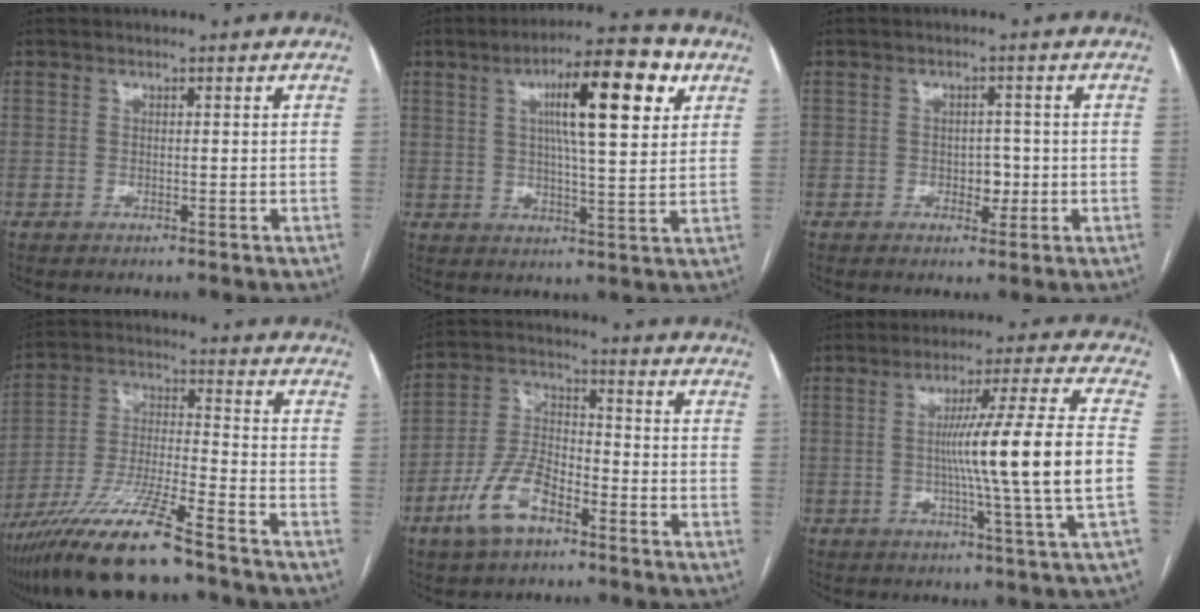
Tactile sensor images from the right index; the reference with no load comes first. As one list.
[{"total": 13.9, "force": [5.3, 2.3, 12.6], "torque": [-0.197, 0.020, 0.077]}, {"total": 2.9, "force": [-0.6, 1.9, 2.1], "torque": [-0.022, 0.004, -0.005]}, {"total": 14.8, "force": [-11.3, 0.7, 9.6], "torque": [-0.197, -0.025, -0.206]}, {"total": 10.5, "force": [-5.8, 4.5, 7.5], "torque": [-0.170, 0.007, -0.109]}, {"total": 14.7, "force": [-1.1, -2.2, 14.5], "torque": [-0.232, -0.005, -0.021]}]